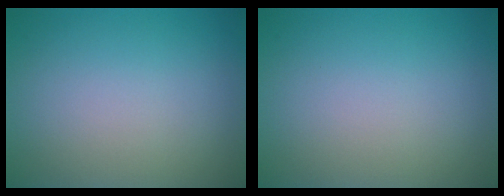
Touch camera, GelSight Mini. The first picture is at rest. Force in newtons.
{"total": 0.0}